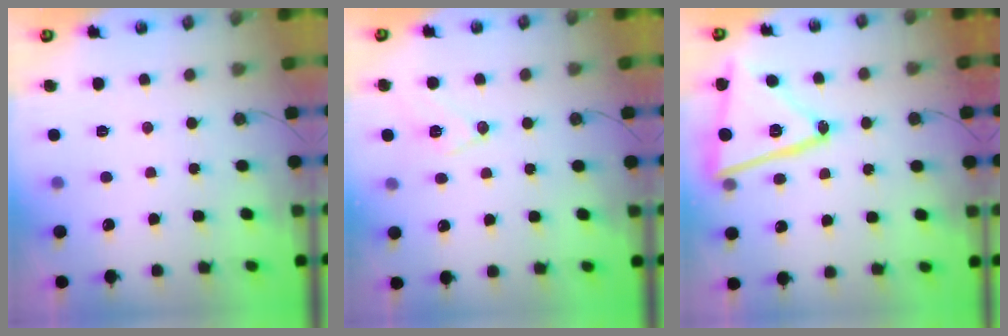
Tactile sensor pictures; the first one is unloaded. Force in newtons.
{"total": 10.5, "press": 10.0, "slide": 3.4}
{"total": 20.6, "press": 20.6, "slide": 1.2}